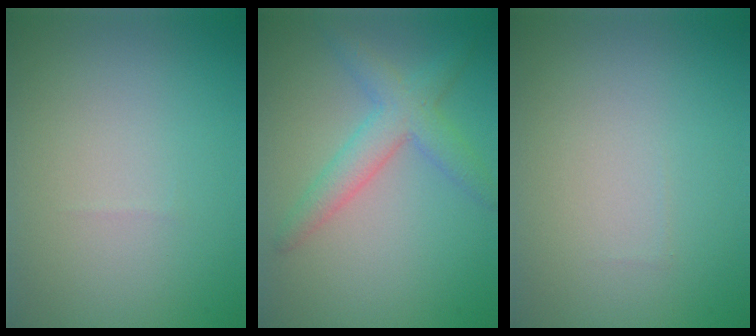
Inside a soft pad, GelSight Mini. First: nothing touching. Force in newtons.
{"total": 3.9, "press": 3.9, "slide": 0.2}
{"total": 0.0}